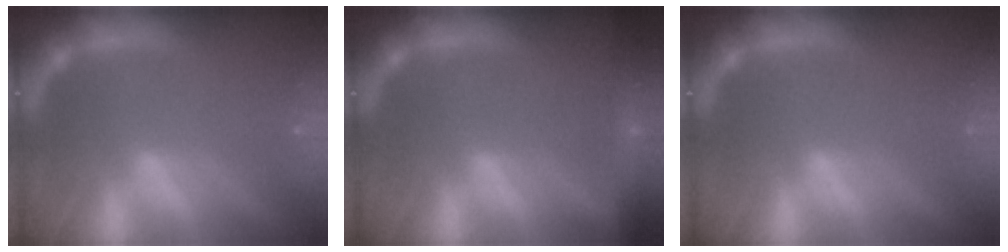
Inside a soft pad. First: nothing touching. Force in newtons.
{"total": 10.0}
{"total": 0.0}